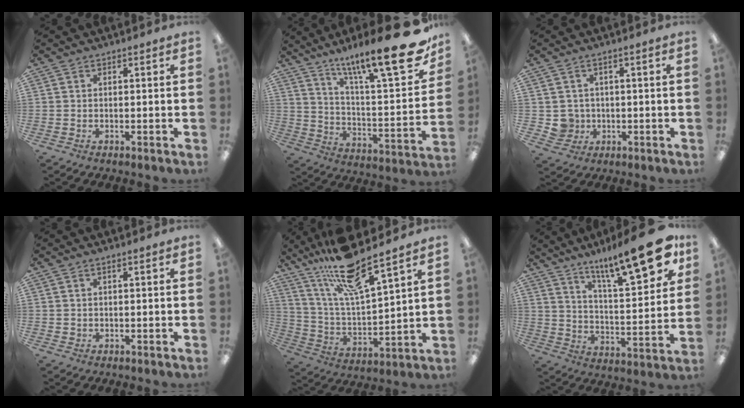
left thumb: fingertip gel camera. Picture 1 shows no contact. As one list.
[{"total": 23.1, "force": [16.2, 4.6, 15.8], "torque": [-0.225, -0.112, 0.256]}, {"total": 3.9, "force": [0.3, 3.8, 0.6], "torque": [-0.013, 0.003, 0.007]}, {"total": 0.7, "force": [0.5, 0.3, 0.4], "torque": [-0.008, 0.002, 0.008]}, {"total": 18.8, "force": [14.9, 3.5, 10.9], "torque": [-0.207, -0.089, 0.252]}, {"total": 20.5, "force": [15.0, 4.9, 13.1], "torque": [-0.196, -0.101, 0.242]}]